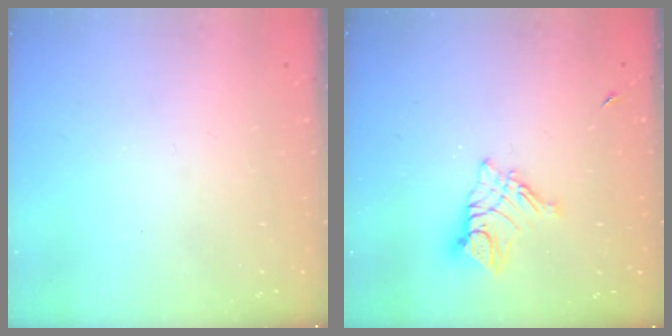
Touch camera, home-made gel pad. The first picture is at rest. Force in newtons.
{"total": 9.1, "press": 9.0, "slide": 0.8}